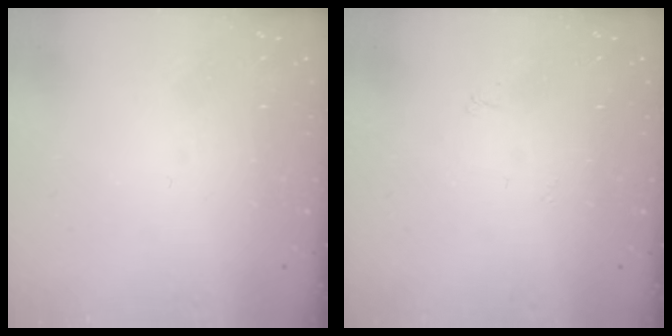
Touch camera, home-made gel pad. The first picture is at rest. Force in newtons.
{"total": 3.3, "press": 3.3, "slide": 0.5}